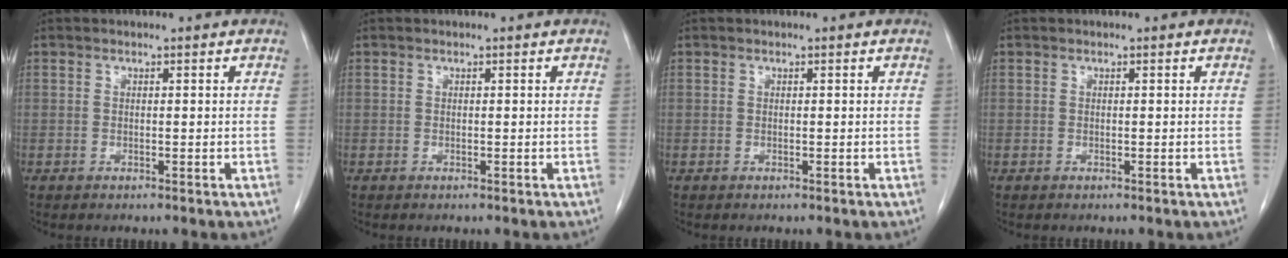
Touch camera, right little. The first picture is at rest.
{"total": 0.0}
{"total": 0.0}
{"total": 0.0}